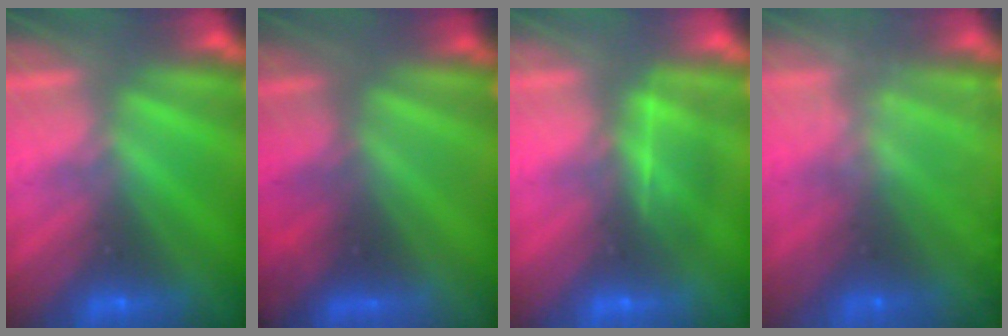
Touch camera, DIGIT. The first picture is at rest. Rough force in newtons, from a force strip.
{"total": 4.8}
{"total": 4.7}
{"total": 7.5}